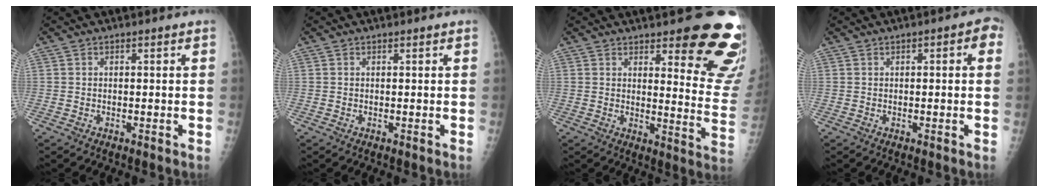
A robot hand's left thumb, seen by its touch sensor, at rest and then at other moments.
{"total": 0.0}
{"total": 16.9, "force": [11.6, 4.6, 11.5], "torque": [-0.096, -0.087, 0.136]}
{"total": 3.3, "force": [0.8, 1.4, 2.9], "torque": [-0.025, 0.011, 0.003]}